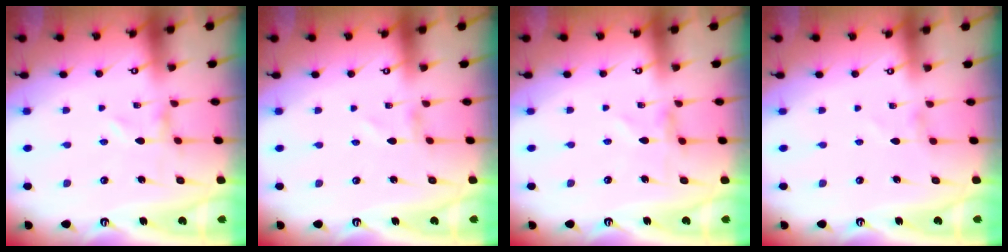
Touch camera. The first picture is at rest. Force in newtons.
{"total": 1.1, "press": 1.1, "slide": 0.1}
{"total": 1.0, "press": 1.0, "slide": 0.2}
{"total": 0.6, "press": 0.6, "slide": 0.1}